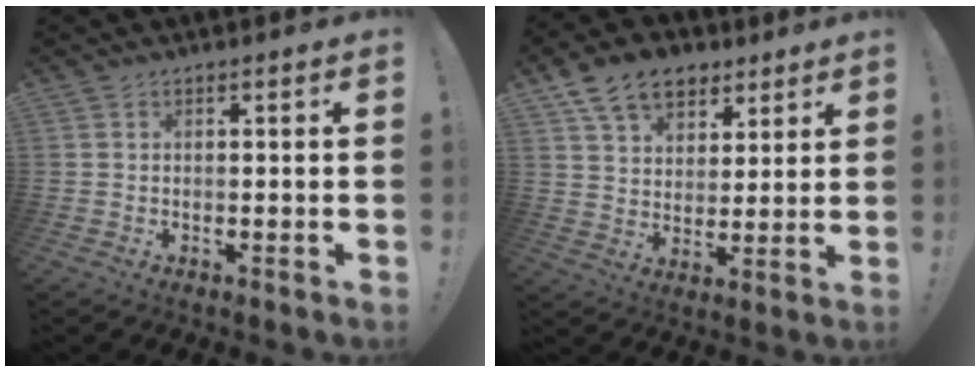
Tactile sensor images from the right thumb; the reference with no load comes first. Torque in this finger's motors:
{"motor_torque": [0.48, 0.58, 0.38, 0.29, 0.04]}